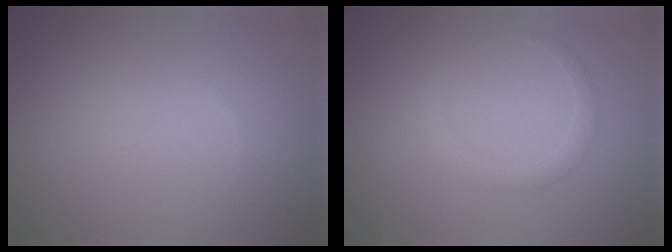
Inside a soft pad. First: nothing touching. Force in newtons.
{"total": 1.4, "press": 1.4, "slide": 0.1}